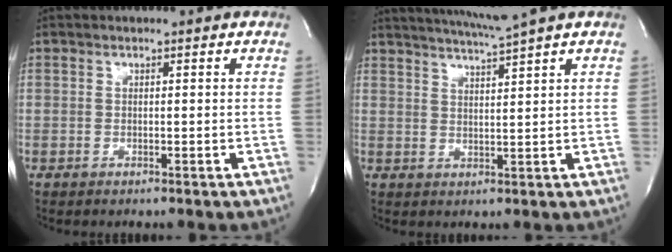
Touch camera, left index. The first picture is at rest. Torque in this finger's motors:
{"motor_torque": [-0.11, -0.12, 0.03, 0.03]}